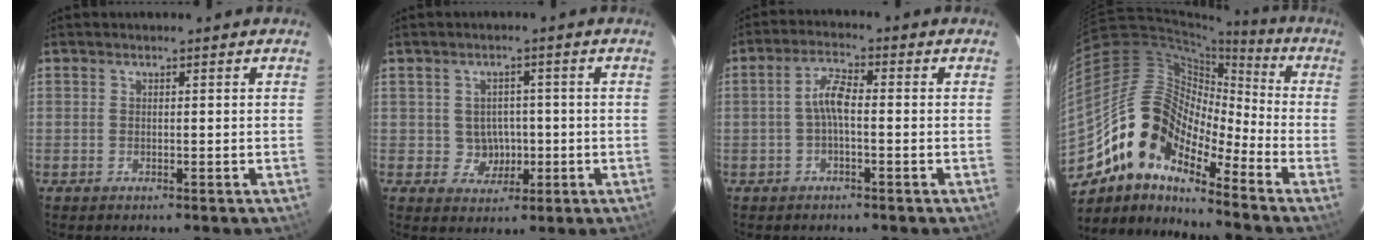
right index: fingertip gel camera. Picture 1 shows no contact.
{"total": 4.4, "force": [-0.5, 4.3, 0.9], "torque": [-0.025, 0.017, 0.006]}
{"total": 4.1, "force": [-0.8, 1.1, 3.8], "torque": [-0.081, 0.014, -0.018]}
{"total": 14.7, "force": [-10.2, 6.4, 8.4], "torque": [-0.137, 0.012, -0.212]}